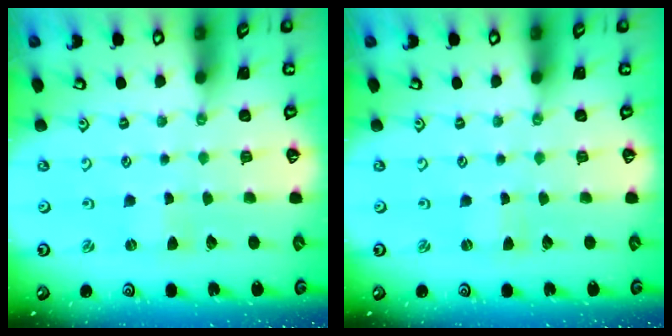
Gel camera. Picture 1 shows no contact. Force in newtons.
{"total": 0.0}